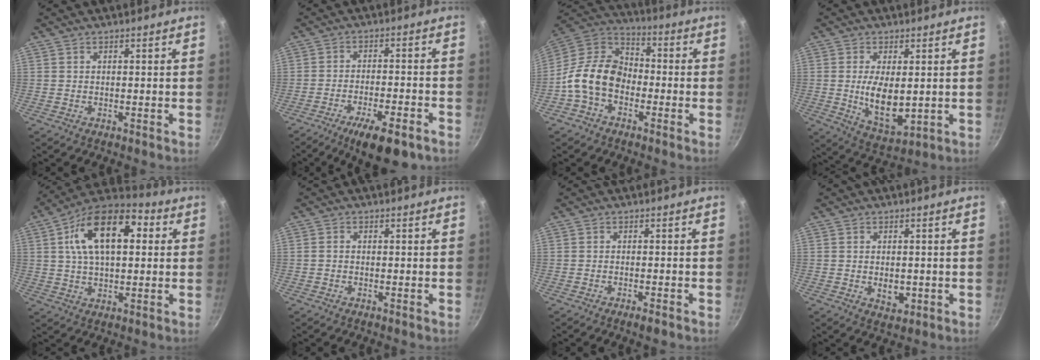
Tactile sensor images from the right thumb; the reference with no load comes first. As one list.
[{"total": 11.2, "force": [-6.7, 3.2, 8.4], "torque": [-0.126, 0.024, -0.100]}, {"total": 13.4, "force": [-3.8, 9.7, 8.4], "torque": [-0.114, 0.043, -0.096]}, {"total": 9.8, "force": [0.3, 4.7, 8.7], "torque": [-0.149, -0.018, 0.019]}, {"total": 17.9, "force": [4.3, 10.0, 14.3], "torque": [-0.215, 0.020, 0.054]}, {"total": 0.9, "force": [-0.3, 0.7, 0.5], "torque": [-0.008, 0.004, -0.006]}, {"total": 2.0, "force": [-1.3, 0.4, 1.4], "torque": [-0.035, 0.007, -0.021]}, {"total": 3.6, "force": [-0.4, 2.4, 2.7], "torque": [-0.034, -0.003, -0.003]}]